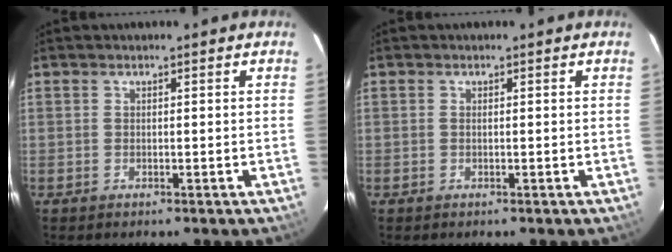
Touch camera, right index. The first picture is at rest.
{"total": 0.0}